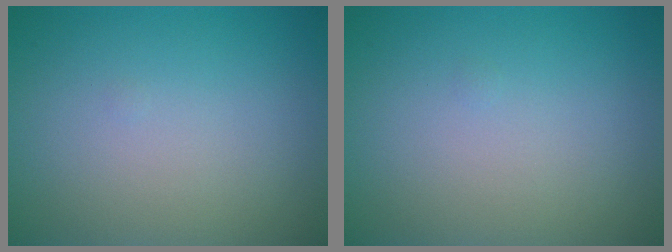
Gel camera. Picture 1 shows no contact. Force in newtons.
{"total": 0.0}